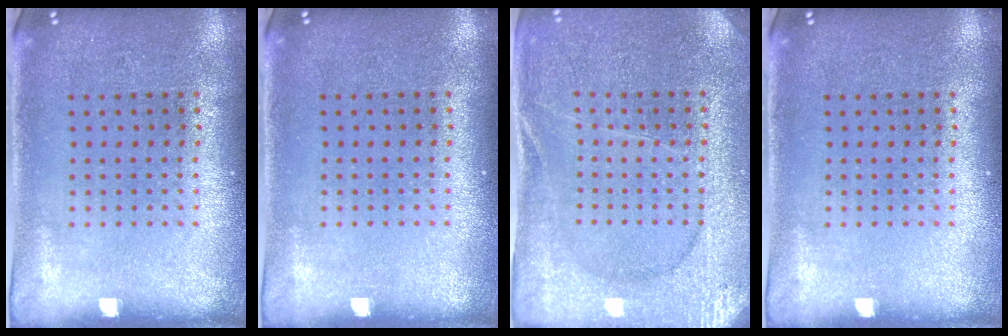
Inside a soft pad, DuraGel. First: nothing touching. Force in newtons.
{"total": 0.0}
{"total": 3.0, "press": 2.9, "slide": 0.4}
{"total": 0.0}